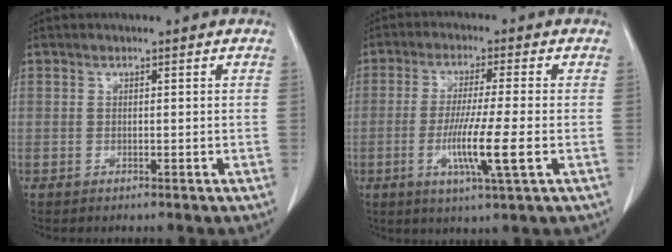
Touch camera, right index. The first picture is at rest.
{"total": 9.3, "force": [-2.4, -0.1, 8.9], "torque": [-0.168, -0.019, -0.046]}